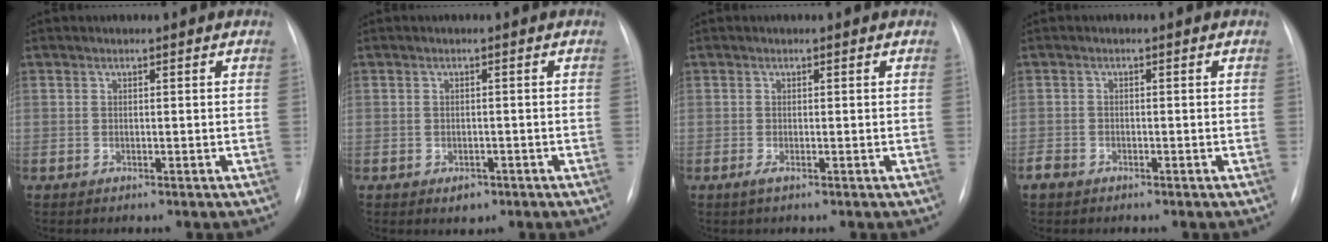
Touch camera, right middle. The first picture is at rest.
{"total": 1.8, "force": [-1.0, 1.2, 0.9], "torque": [-0.009, 0.002, -0.005]}
{"total": 0.6, "force": [-0.3, 0.0, 0.6], "torque": [-0.012, -0.002, -0.006]}
{"total": 1.5, "force": [-1.2, 0.9, 0.3], "torque": [-0.013, 0.002, -0.021]}